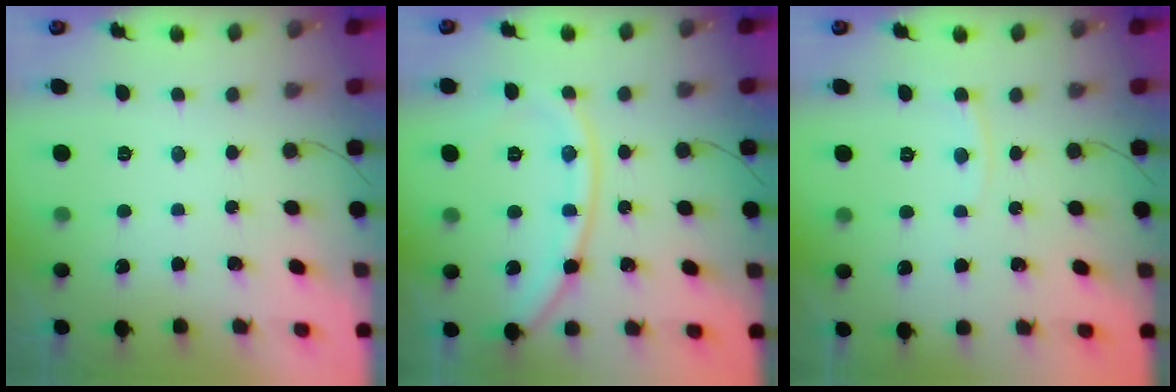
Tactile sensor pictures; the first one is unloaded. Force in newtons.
{"total": 11.9, "press": 11.8, "slide": 1.3}
{"total": 3.2, "press": 3.1, "slide": 0.4}